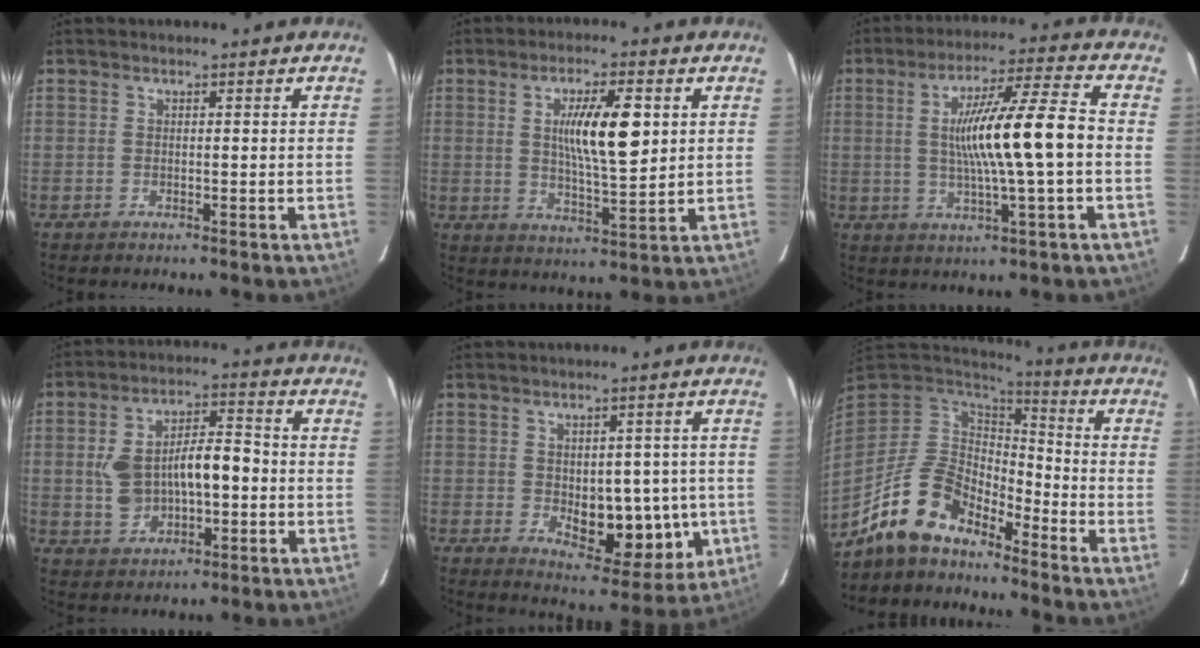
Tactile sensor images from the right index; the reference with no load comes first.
{"total": 9.9, "force": [2.3, 1.8, 9.5], "torque": [-0.166, -0.001, 0.044]}
{"total": 13.0, "force": [-0.3, 0.0, 13.0], "torque": [-0.223, 0.009, -0.005]}
{"total": 11.0, "force": [-0.8, 5.0, 9.7], "torque": [-0.185, 0.027, -0.003]}
{"total": 11.3, "force": [-1.5, 6.1, 9.4], "torque": [-0.105, 0.002, -0.001]}
{"total": 11.2, "force": [-9.1, 4.9, 4.5], "torque": [-0.094, 0.030, -0.173]}